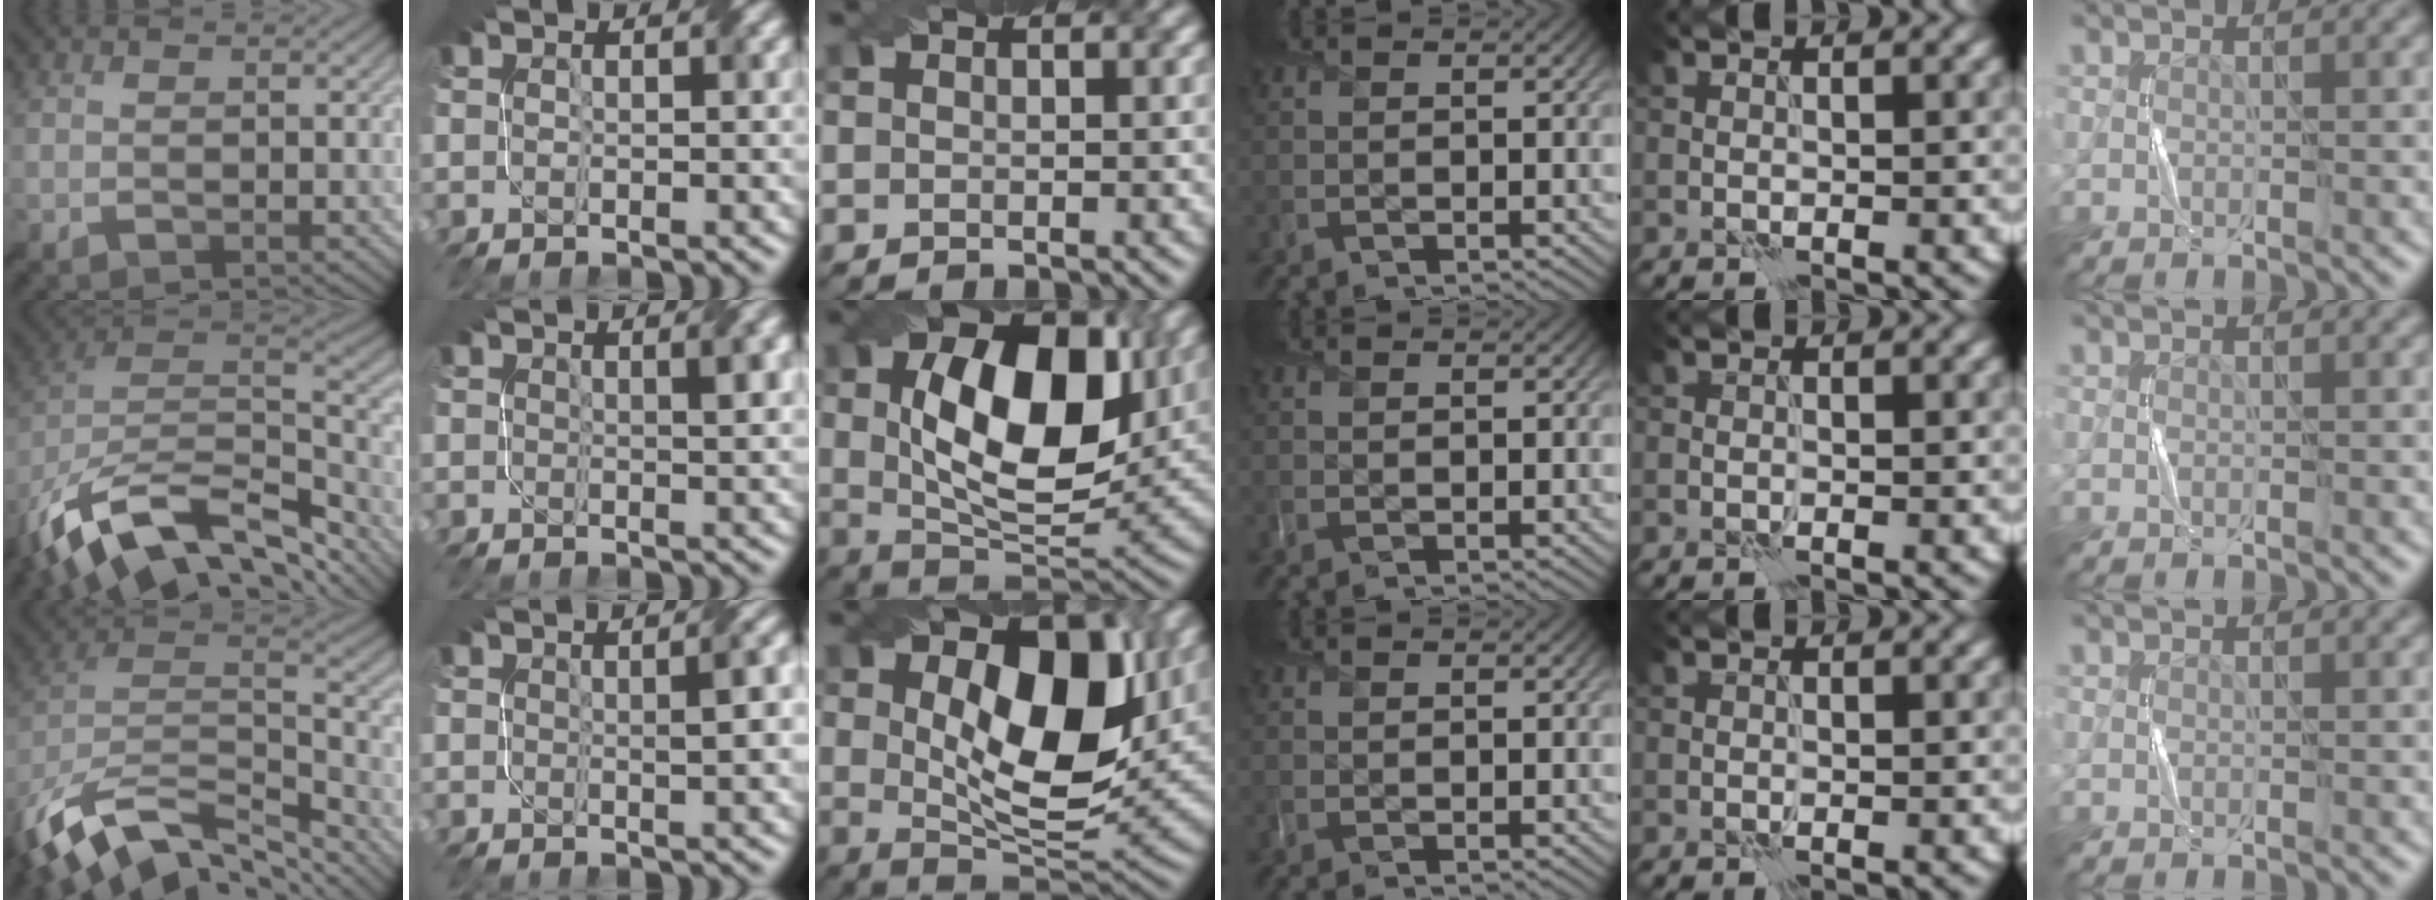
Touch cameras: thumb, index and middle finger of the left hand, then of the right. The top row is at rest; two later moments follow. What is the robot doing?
{"motion": "twist", "object": "screw"}